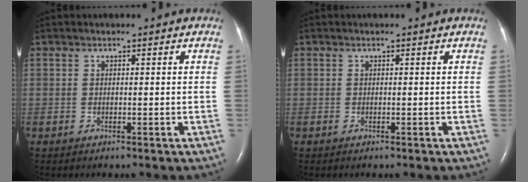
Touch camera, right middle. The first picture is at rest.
{"total": 0.0}